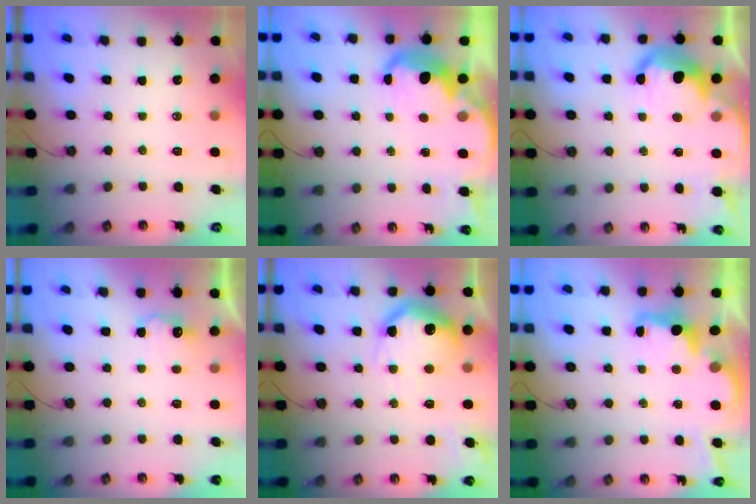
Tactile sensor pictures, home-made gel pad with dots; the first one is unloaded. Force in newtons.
{"total": 4.8, "press": 4.7, "slide": 0.7}
{"total": 9.1, "press": 9.0, "slide": 0.9}
{"total": 8.2, "press": 8.1, "slide": 1.0}
{"total": 20.6, "press": 20.6, "slide": 1.4}
{"total": 2.6, "press": 2.5, "slide": 0.8}